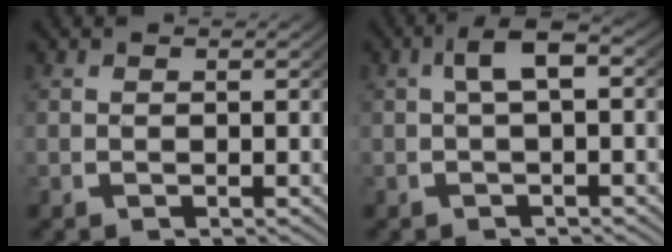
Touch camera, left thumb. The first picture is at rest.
{"total": 3.4, "force": [0.5, 1.3, 3.1], "torque": [-0.056, 0.009, 0.006]}